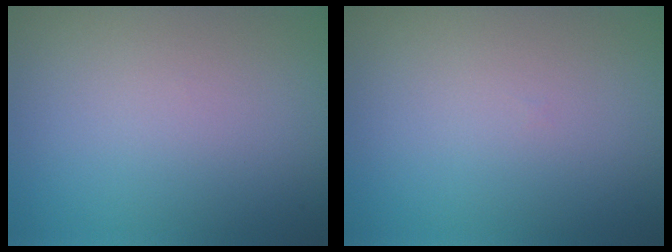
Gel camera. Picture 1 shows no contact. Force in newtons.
{"total": 0.0}